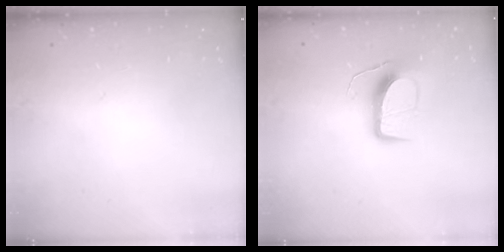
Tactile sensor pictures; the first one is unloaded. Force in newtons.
{"total": 11.3, "press": 11.3, "slide": 0.7}